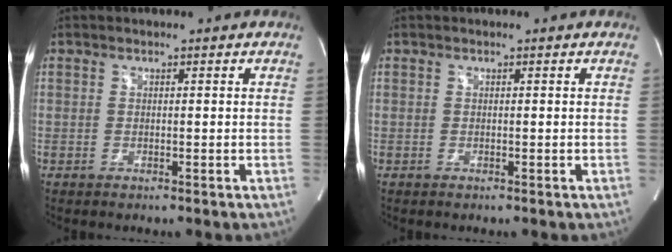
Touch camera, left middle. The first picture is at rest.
{"total": 0.0}